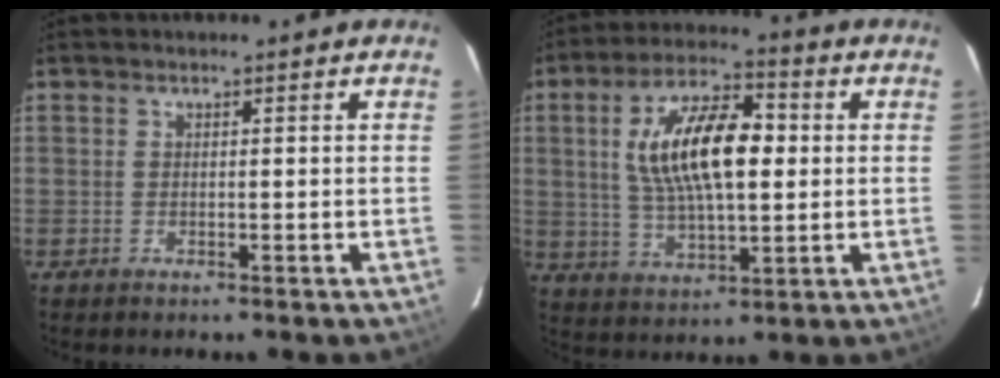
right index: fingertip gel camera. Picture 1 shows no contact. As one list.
[{"total": 15.5, "force": [2.1, 6.5, 13.9], "torque": [-0.257, 0.016, 0.039]}]